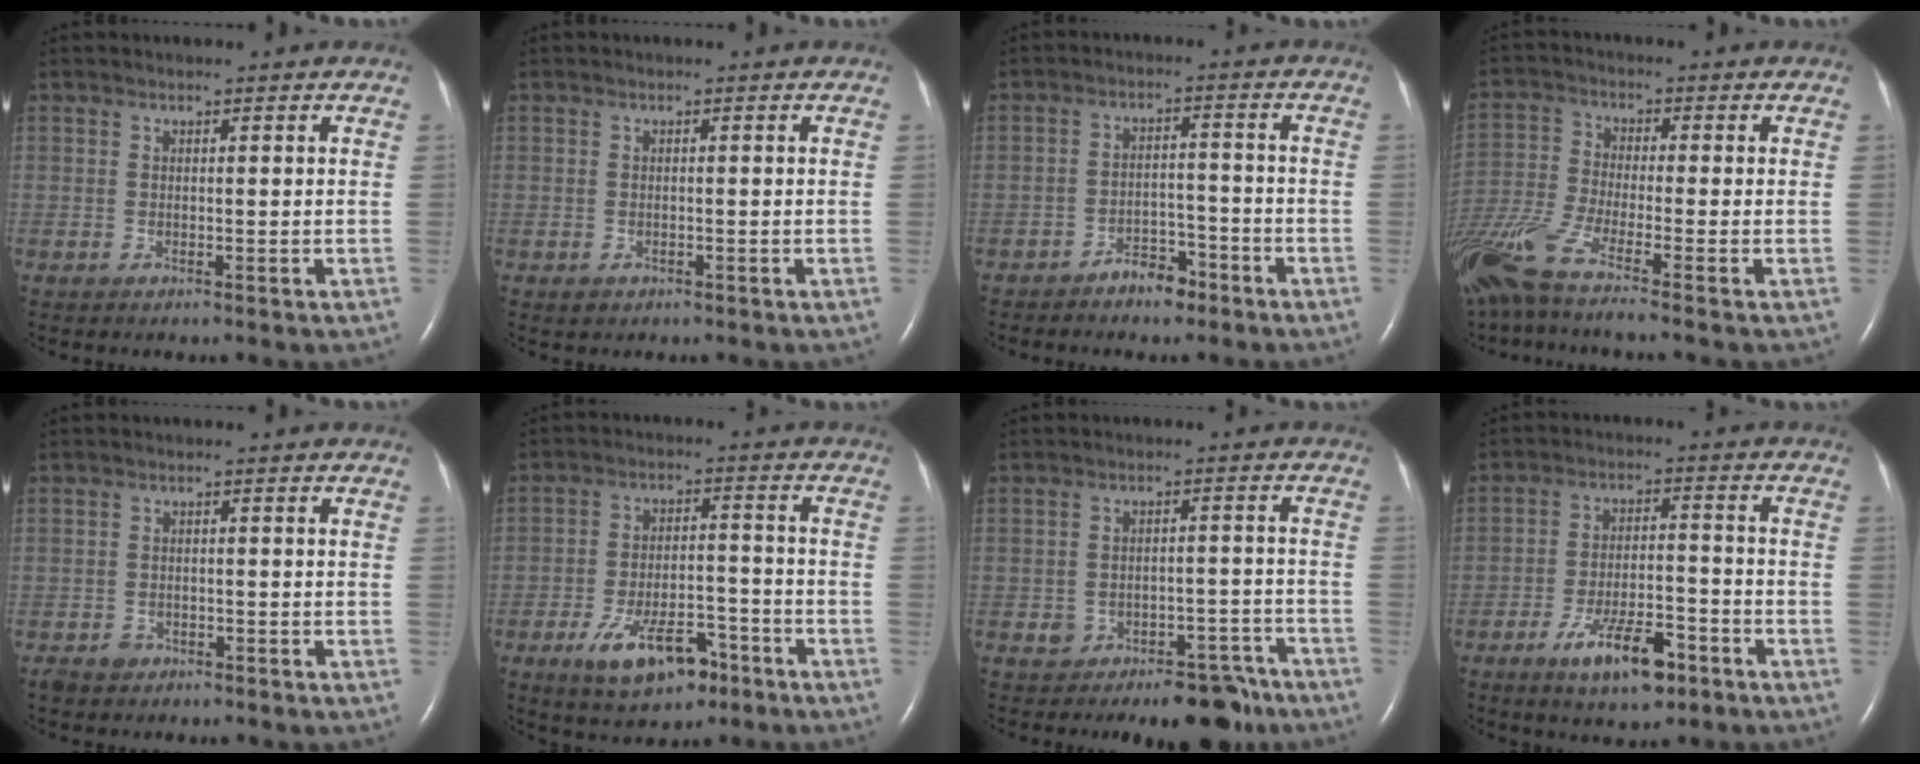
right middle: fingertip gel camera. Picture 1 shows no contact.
{"total": 0.9, "force": [-0.5, 0.7, 0.2], "torque": [-0.002, 0.002, -0.004]}
{"total": 4.3, "force": [-3.4, 1.9, 1.8], "torque": [-0.028, 0.008, -0.055]}
{"total": 11.4, "force": [-8.8, -0.7, 7.2], "torque": [-0.156, -0.036, -0.170]}
{"total": 2.4, "force": [-1.7, 1.6, 0.5], "torque": [-0.015, 0.003, -0.024]}
{"total": 10.5, "force": [-6.3, 4.5, 7.1], "torque": [-0.130, 0.002, -0.099]}
{"total": 8.1, "force": [-6.4, 3.9, 3.2], "torque": [-0.017, 0.027, -0.088]}
{"total": 9.5, "force": [-5.8, 3.0, 6.9], "torque": [-0.125, -0.003, -0.094]}